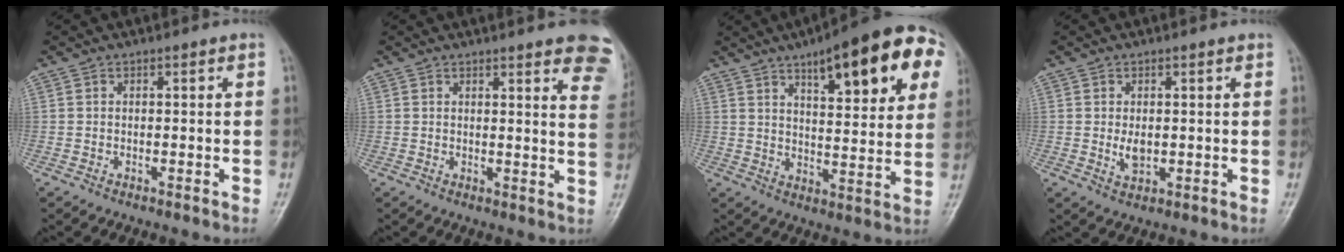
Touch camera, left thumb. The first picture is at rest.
{"total": 13.1, "force": [9.1, 2.9, 9.1], "torque": [-0.082, -0.036, 0.085]}
{"total": 21.7, "force": [9.8, 6.7, 18.2], "torque": [-0.218, -0.012, 0.132]}
{"total": 2.8, "force": [0.3, 1.7, 2.3], "torque": [-0.035, -0.007, 0.010]}